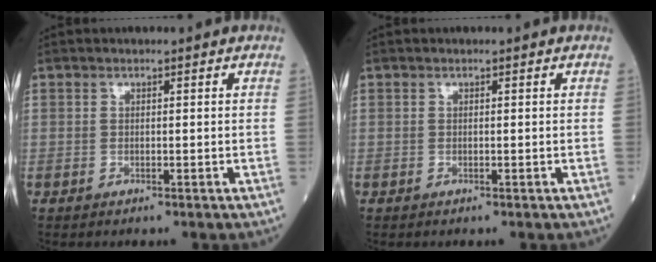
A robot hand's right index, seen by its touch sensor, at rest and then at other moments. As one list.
[{"total": 0.0}]